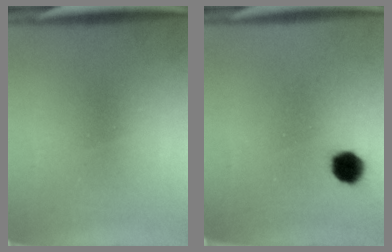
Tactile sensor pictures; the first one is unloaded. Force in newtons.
{"total": 5.0}